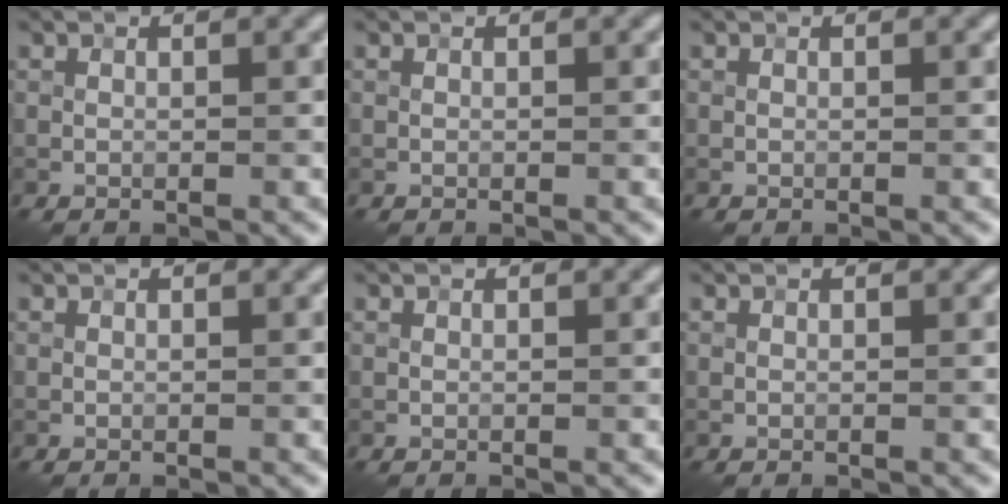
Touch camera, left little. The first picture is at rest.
{"total": 0.0}
{"total": 0.0}
{"total": 0.0}
{"total": 0.0}
{"total": 0.0}